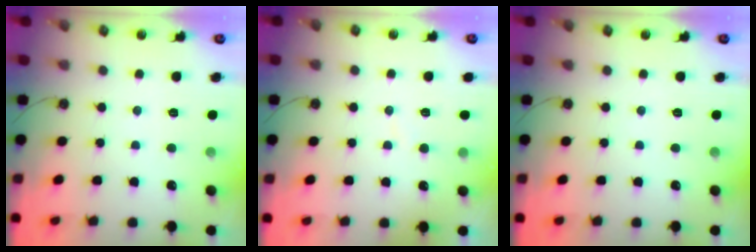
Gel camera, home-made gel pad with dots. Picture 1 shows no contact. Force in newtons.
{"total": 3.6, "press": 3.6, "slide": 0.3}
{"total": 0.0}